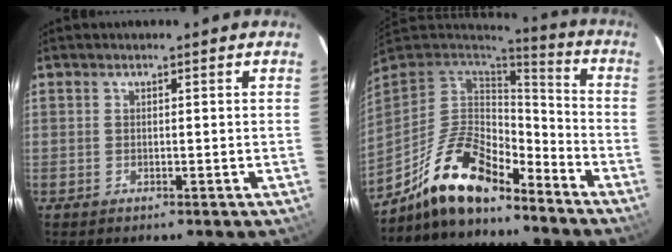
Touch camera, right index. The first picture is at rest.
{"total": 16.1, "force": [-11.9, 5.5, 9.3], "torque": [-0.197, -0.004, -0.223]}